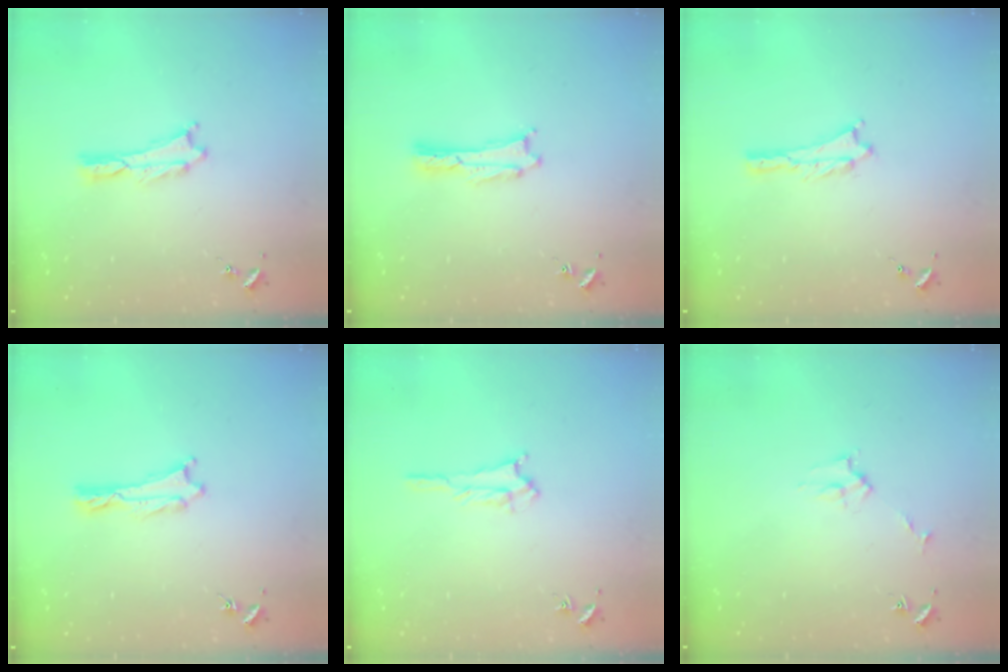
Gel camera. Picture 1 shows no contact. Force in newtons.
{"total": 0.0}
{"total": 0.9, "press": 0.9, "slide": 0.2}
{"total": 0.6, "press": 0.6, "slide": 0.1}
{"total": 1.6, "press": 1.6, "slide": 0.3}
{"total": 2.7, "press": 2.7, "slide": 0.3}